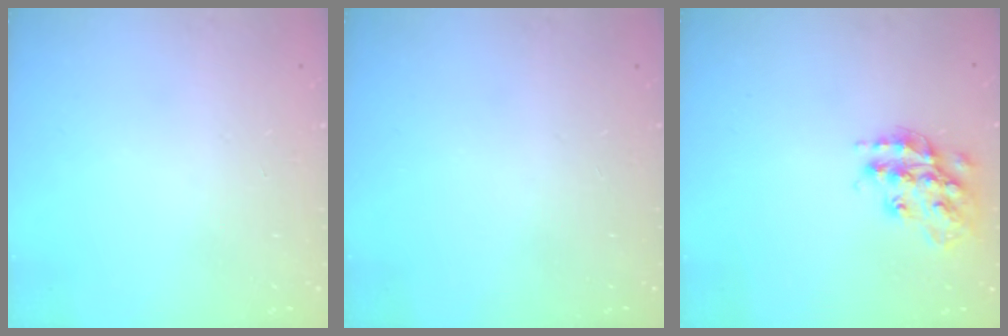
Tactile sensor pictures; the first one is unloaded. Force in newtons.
{"total": 0.0}
{"total": 16.3, "press": 16.3, "slide": 0.8}